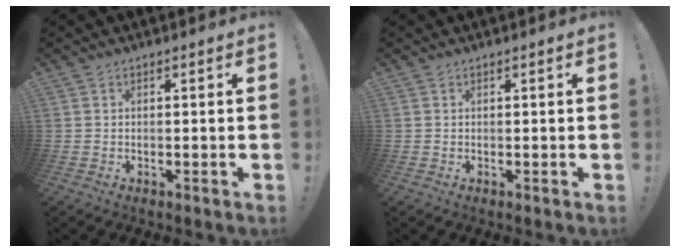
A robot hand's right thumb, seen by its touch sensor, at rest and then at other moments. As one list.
[{"total": 0.0}]